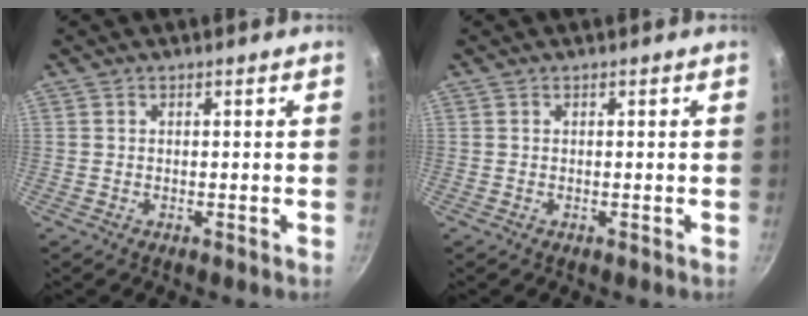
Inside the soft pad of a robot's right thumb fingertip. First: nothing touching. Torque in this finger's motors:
{"motor_torque": [0.00, 0.00, -0.01, 0.00, 0.04]}